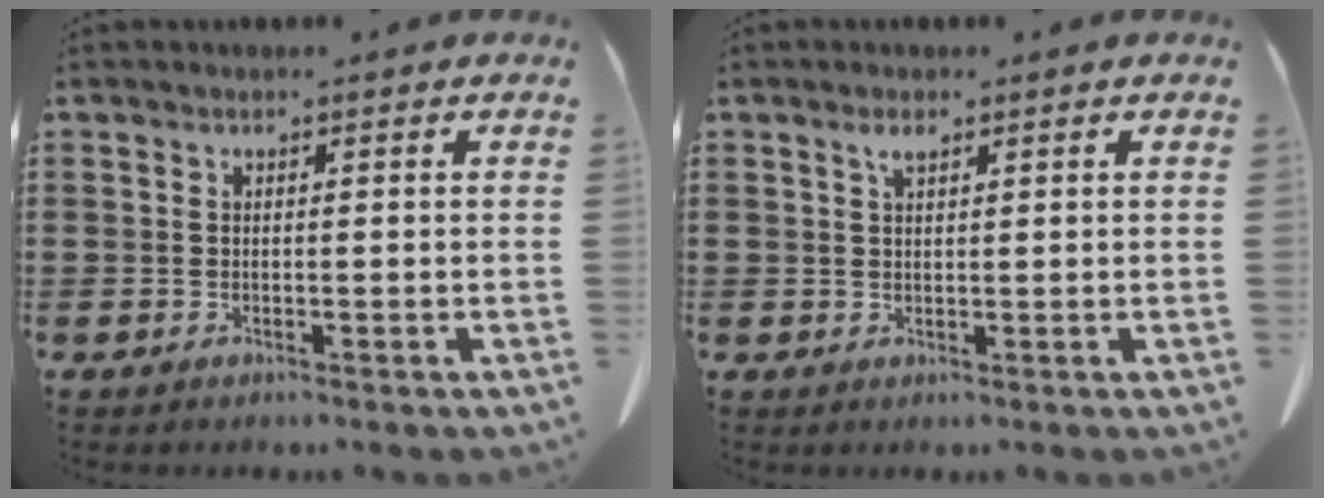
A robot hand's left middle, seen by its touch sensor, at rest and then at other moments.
{"total": 1.7, "force": [1.1, 0.6, 1.2], "torque": [-0.020, -0.003, 0.019]}